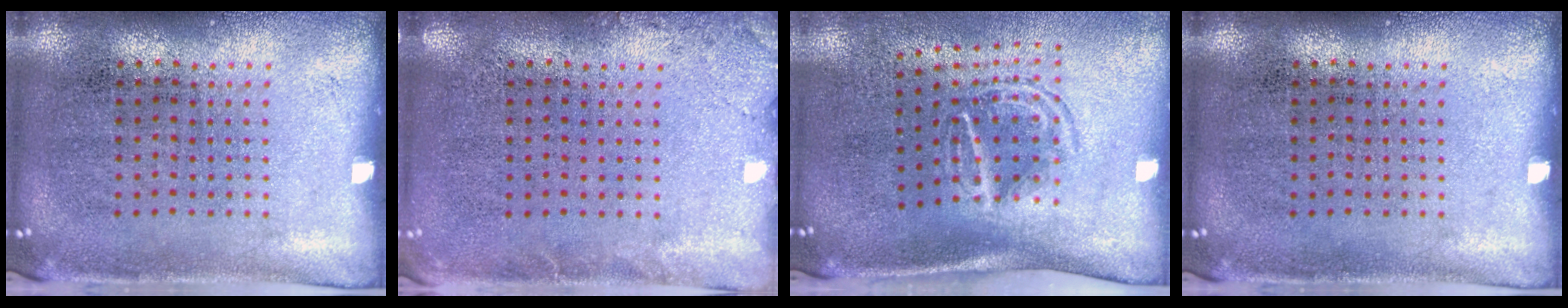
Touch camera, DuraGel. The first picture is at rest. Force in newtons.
{"total": 1.4, "press": 1.4, "slide": 0.3}
{"total": 1.7, "press": 1.1, "slide": 1.3}
{"total": 0.0}